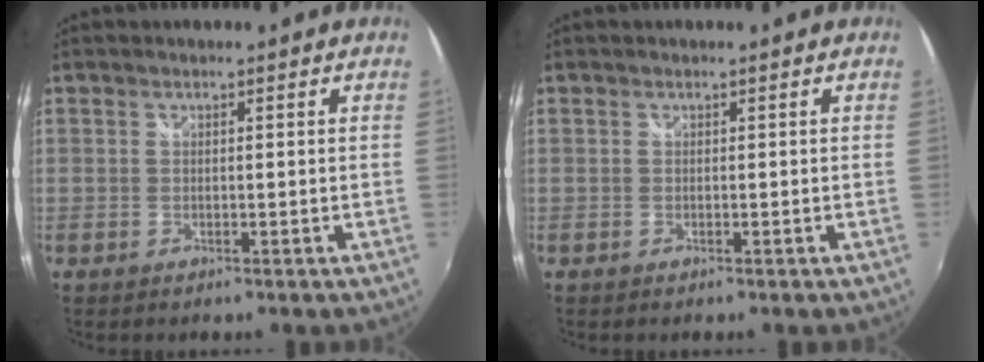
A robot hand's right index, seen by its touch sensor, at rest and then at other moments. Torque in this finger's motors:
{"motor_torque": [0.09, 0.15, 0.00, 0.00]}